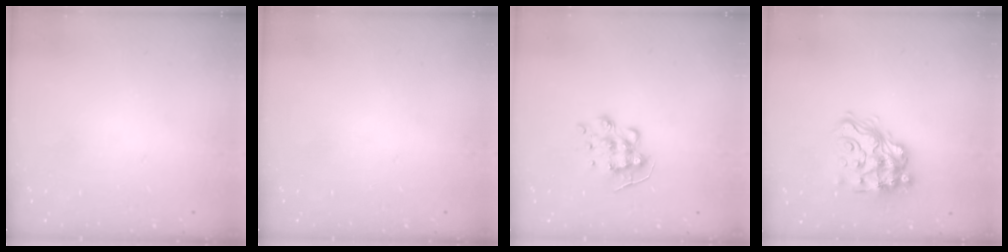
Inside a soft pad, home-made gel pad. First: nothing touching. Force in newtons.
{"total": 0.0}
{"total": 9.0, "press": 9.0, "slide": 0.1}
{"total": 16.4, "press": 16.4, "slide": 1.0}